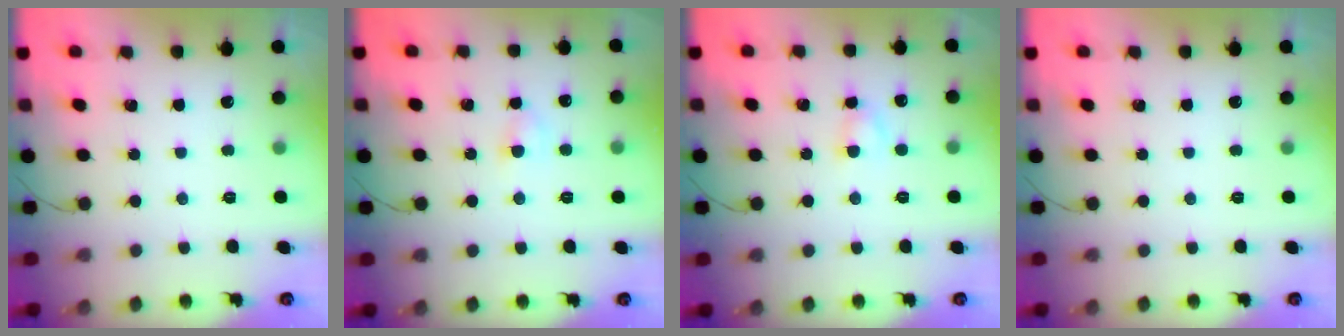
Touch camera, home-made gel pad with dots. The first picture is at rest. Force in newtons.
{"total": 2.8, "press": 2.6, "slide": 1.0}
{"total": 3.7, "press": 3.5, "slide": 1.3}
{"total": 0.0}